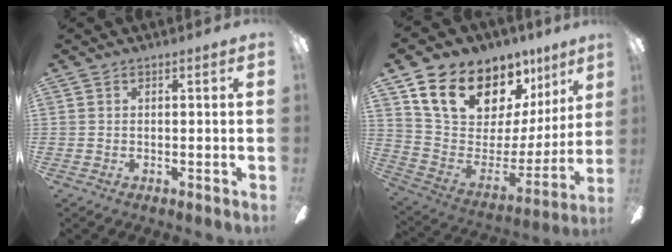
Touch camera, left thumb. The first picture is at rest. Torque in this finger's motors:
{"motor_torque": [2.24, 2.24, 1.27, -1.50, 0.18]}